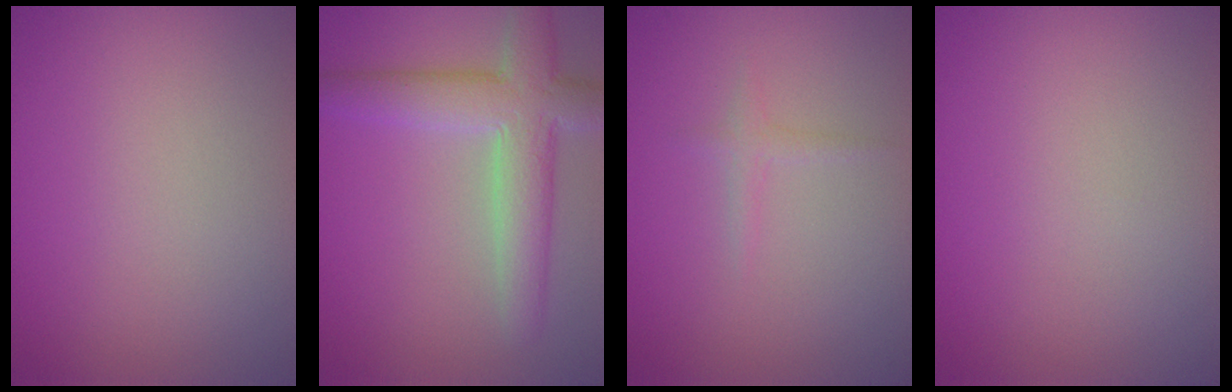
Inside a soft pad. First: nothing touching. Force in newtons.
{"total": 5.8, "press": 5.8, "slide": 0.4}
{"total": 0.8, "press": 0.8, "slide": 0.1}
{"total": 0.0}